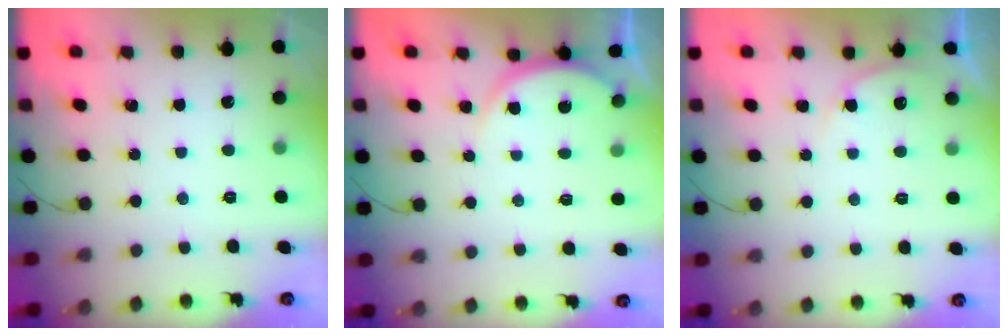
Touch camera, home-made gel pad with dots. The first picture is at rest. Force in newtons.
{"total": 5.5, "press": 5.5, "slide": 0.4}
{"total": 5.0, "press": 4.6, "slide": 1.8}